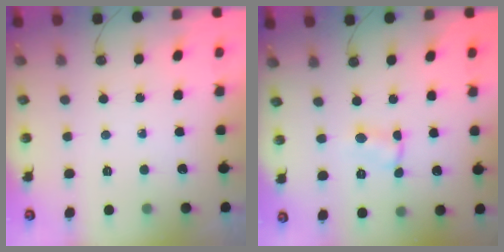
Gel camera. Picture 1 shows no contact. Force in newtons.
{"total": 1.5, "press": 1.5, "slide": 0.2}